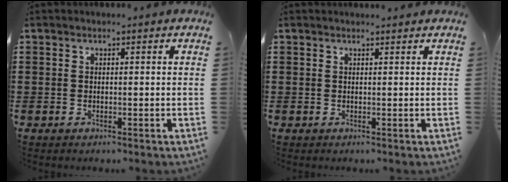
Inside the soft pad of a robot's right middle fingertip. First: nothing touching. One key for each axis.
{"total": 0.6, "fx": 0.5, "fy": -0.1, "fz": 0.1, "tx": -0.002, "ty": 0.000, "tz": 0.011}